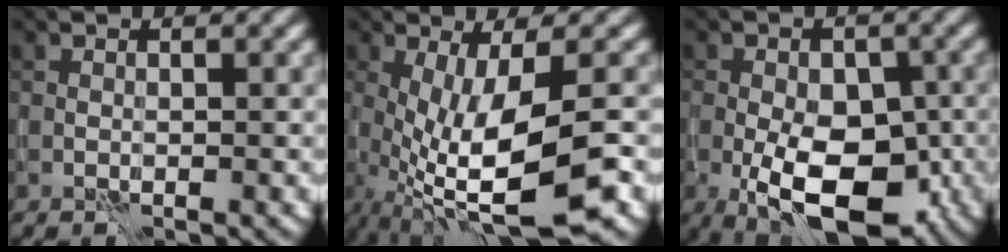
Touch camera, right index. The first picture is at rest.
{"total": 9.4, "force": [-2.6, 2.5, 8.7], "torque": [-0.162, -0.027, -0.040]}
{"total": 9.5, "force": [-2.9, 5.1, 7.5], "torque": [-0.107, -0.013, -0.054]}